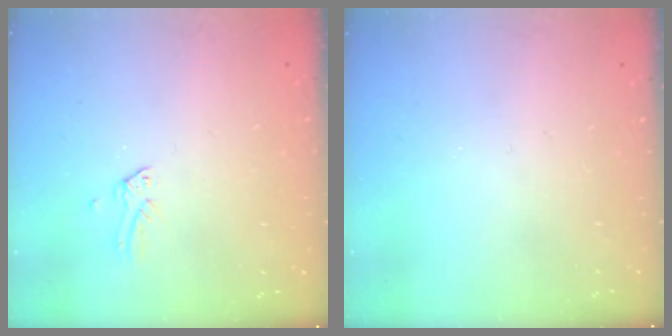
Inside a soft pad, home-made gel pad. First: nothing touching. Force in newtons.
{"total": 0.0}